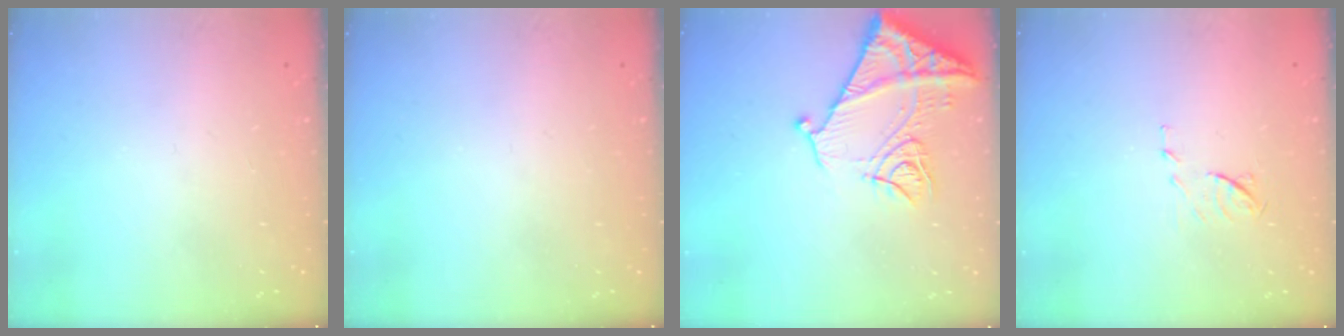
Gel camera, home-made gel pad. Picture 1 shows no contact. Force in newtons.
{"total": 0.0}
{"total": 15.7, "press": 15.6, "slide": 1.7}
{"total": 6.9, "press": 6.9, "slide": 0.7}